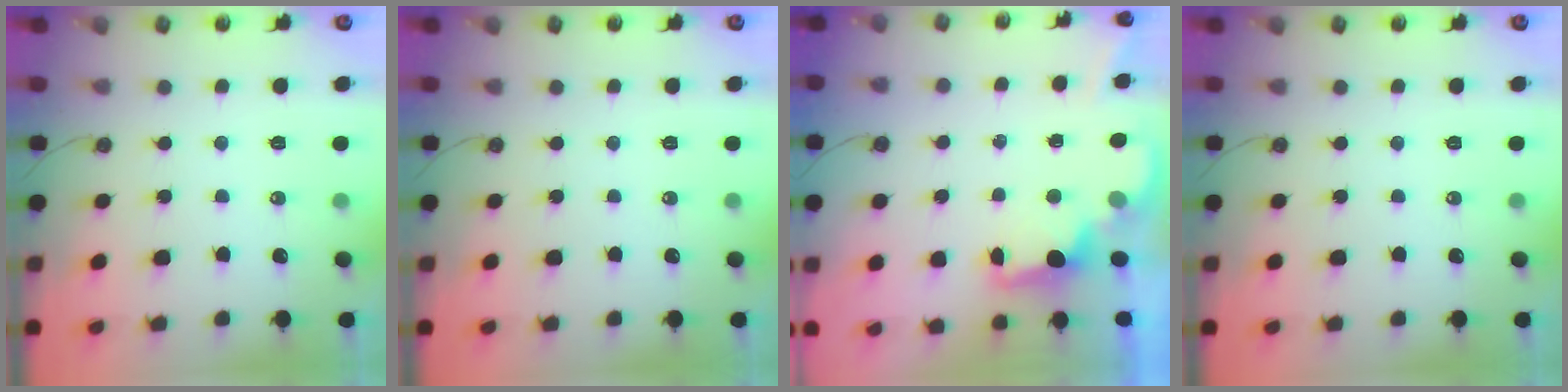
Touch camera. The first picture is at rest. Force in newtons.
{"total": 0.0}
{"total": 2.9, "press": 2.9, "slide": 0.6}
{"total": 0.0}